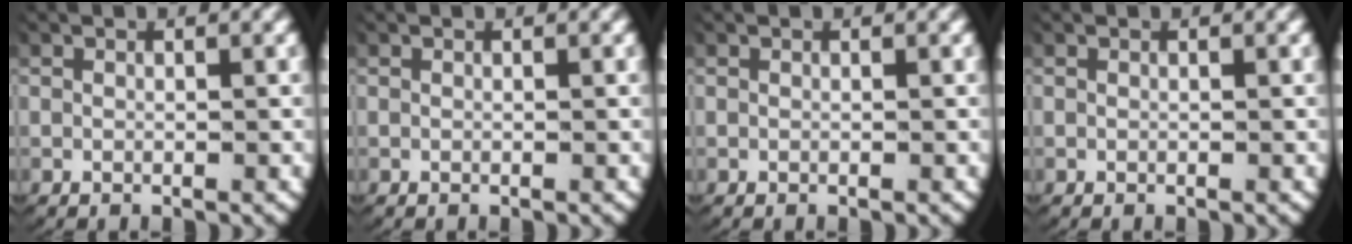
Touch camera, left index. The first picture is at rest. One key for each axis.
{"total": 0.0}
{"total": 0.0}
{"total": 0.0}